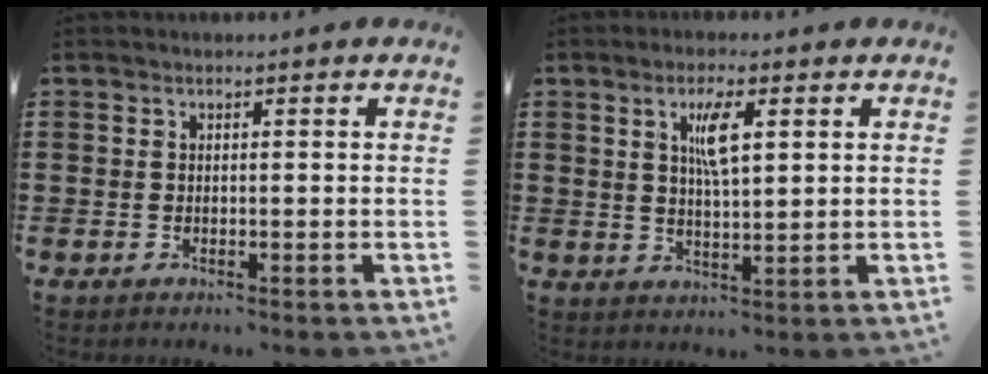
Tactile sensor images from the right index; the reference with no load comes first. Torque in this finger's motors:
{"motor_torque": [0.68, 0.50, 0.19, 0.08]}